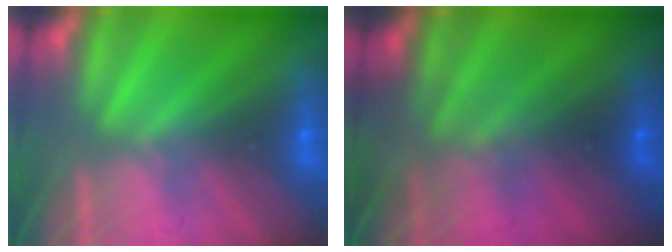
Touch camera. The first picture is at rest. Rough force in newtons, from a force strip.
{"total": 7.3}